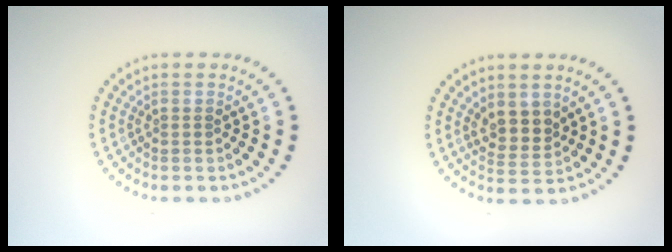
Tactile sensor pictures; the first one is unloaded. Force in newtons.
{"total": 2.5, "press": 2.2, "slide": 1.2}